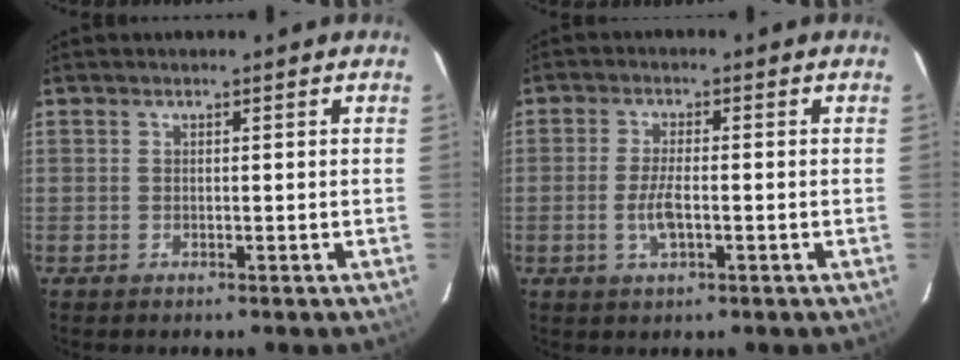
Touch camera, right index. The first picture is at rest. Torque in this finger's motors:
{"motor_torque": [-0.17, -0.03, 0.03, 0.02]}